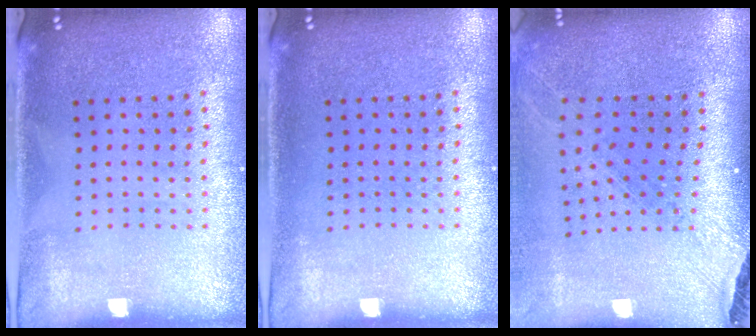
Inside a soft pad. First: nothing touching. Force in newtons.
{"total": 0.0}
{"total": 1.8, "press": 1.6, "slide": 0.9}